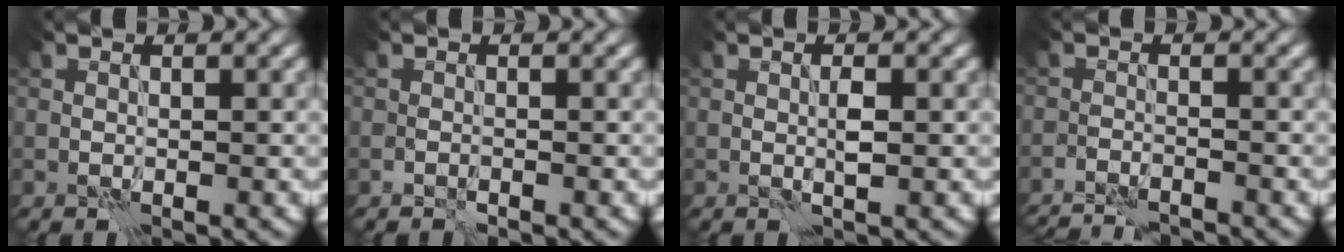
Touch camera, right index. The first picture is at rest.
{"total": 0.0}
{"total": 1.2, "force": [-0.1, 0.2, 1.2], "torque": [-0.023, 0.002, 0.000]}
{"total": 4.7, "force": [-4.6, 0.5, 0.8], "torque": [-0.012, -0.004, -0.069]}